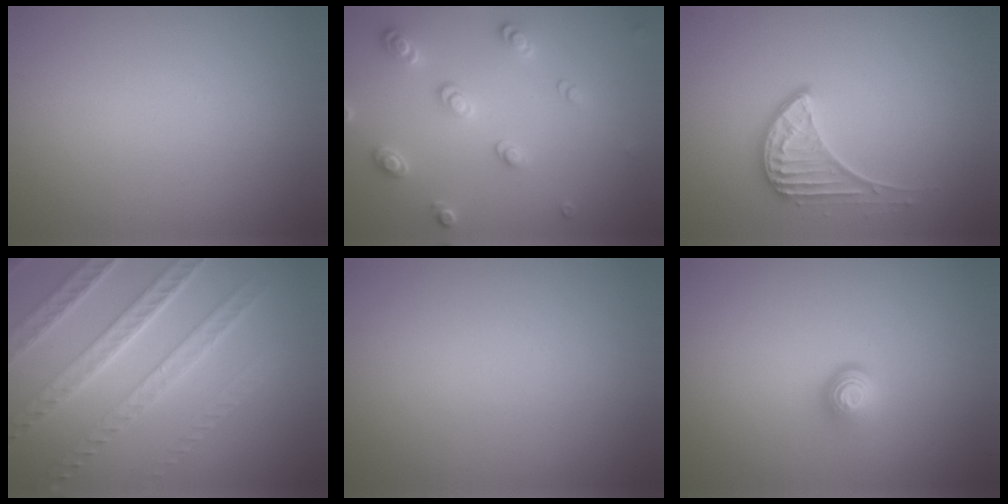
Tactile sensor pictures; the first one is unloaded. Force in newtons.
{"total": 2.8, "press": 2.8, "slide": 0.2}
{"total": 2.3, "press": 1.7, "slide": 1.5}
{"total": 7.9, "press": 5.5, "slide": 5.7}
{"total": 0.0}
{"total": 1.9, "press": 1.1, "slide": 1.5}